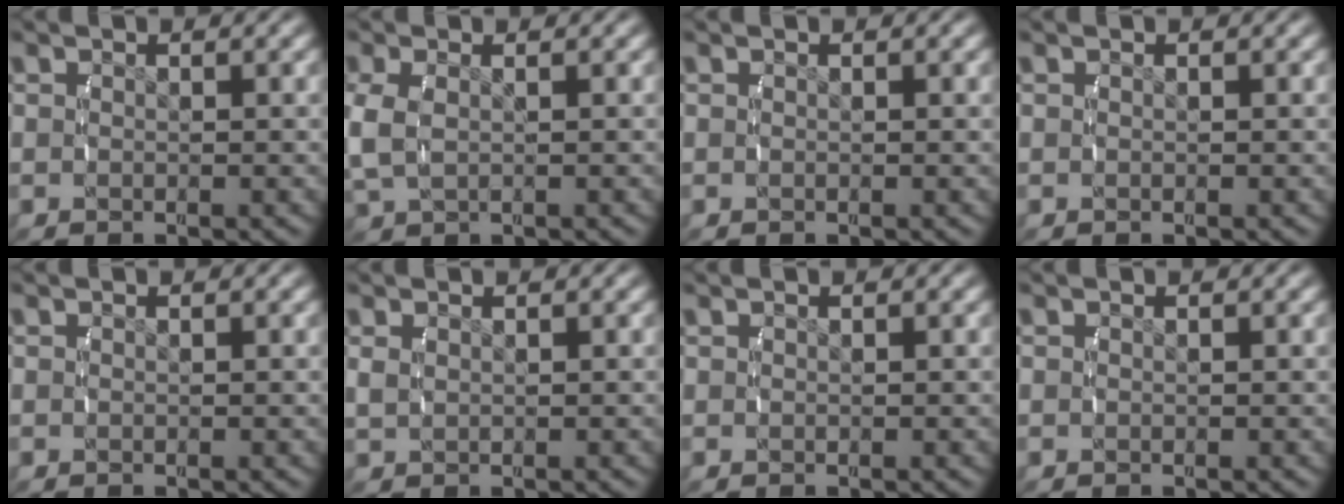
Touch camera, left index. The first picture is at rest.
{"total": 2.8, "force": [0.4, 1.8, 2.1], "torque": [-0.066, -0.008, 0.020]}
{"total": 0.0}
{"total": 0.0}
{"total": 0.0}
{"total": 0.9, "force": [0.4, 0.5, 0.6], "torque": [-0.019, -0.005, 0.017]}
{"total": 0.0}
{"total": 0.0}